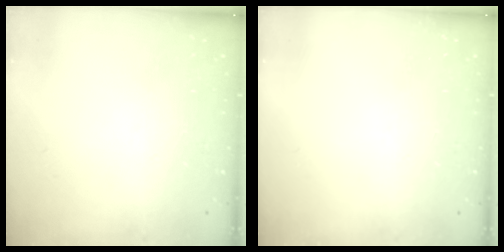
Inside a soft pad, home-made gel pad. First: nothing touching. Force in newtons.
{"total": 0.0}